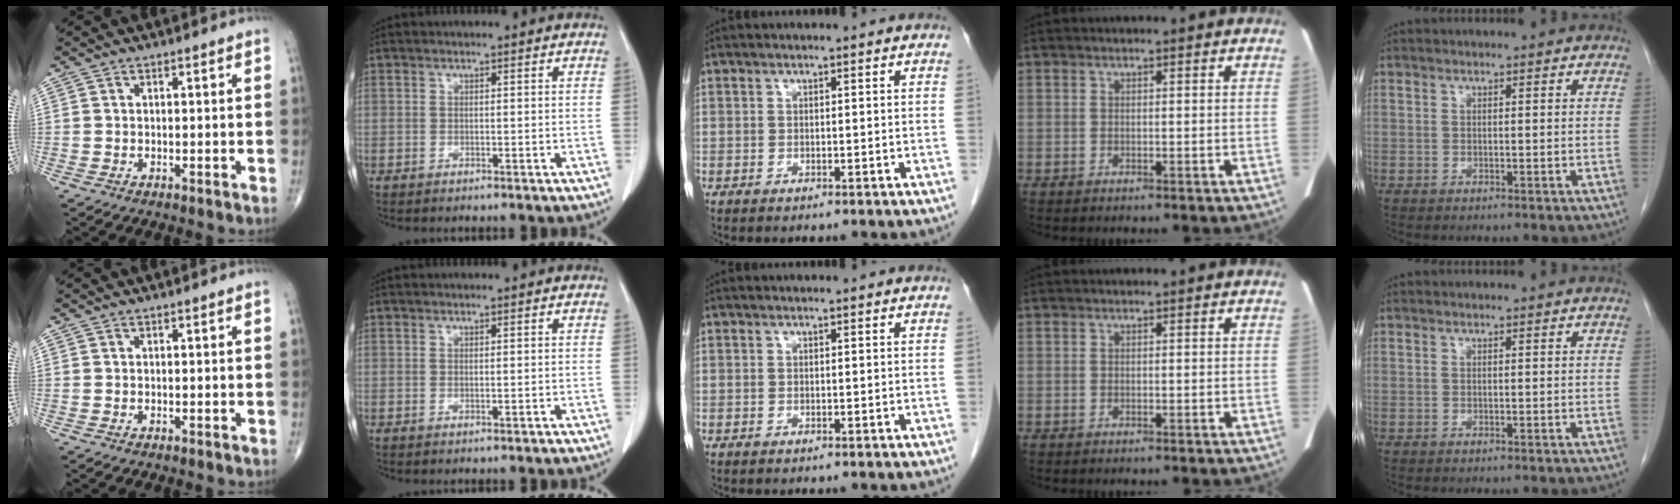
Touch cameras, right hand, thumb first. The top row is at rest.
{}